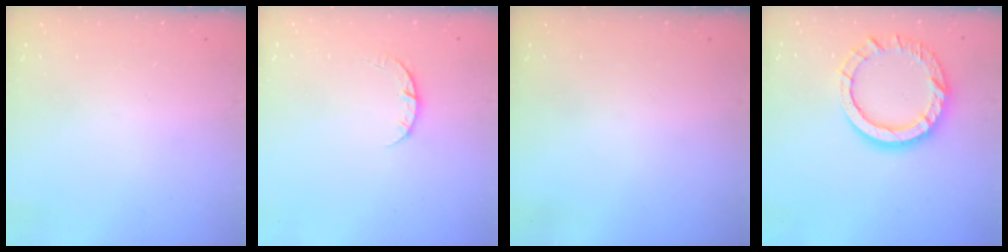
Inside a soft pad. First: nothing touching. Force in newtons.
{"total": 3.6, "press": 3.6, "slide": 0.5}
{"total": 0.0}
{"total": 12.9, "press": 12.8, "slide": 1.4}